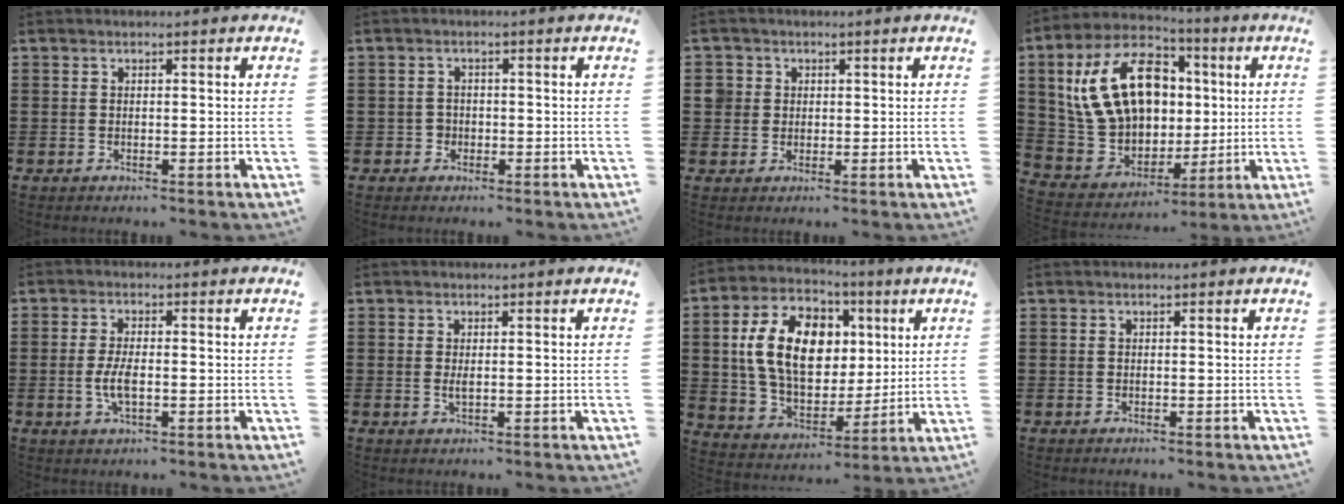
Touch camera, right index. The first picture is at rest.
{"total": 1.5, "force": [-0.7, 1.3, 0.2], "torque": [-0.008, 0.002, -0.016]}
{"total": 2.9, "force": [0.7, 2.8, 0.5], "torque": [-0.022, 0.012, 0.010]}
{"total": 17.3, "force": [3.5, 11.9, 12.0], "torque": [-0.271, 0.013, 0.067]}
{"total": 4.2, "force": [-0.7, 1.4, 3.9], "torque": [-0.091, -0.009, -0.018]}
{"total": 1.1, "force": [0.1, 0.3, 1.1], "torque": [-0.022, -0.002, 0.002]}
{"total": 14.5, "force": [2.6, 9.7, 10.5], "torque": [-0.228, 0.017, 0.045]}
{"total": 0.0}